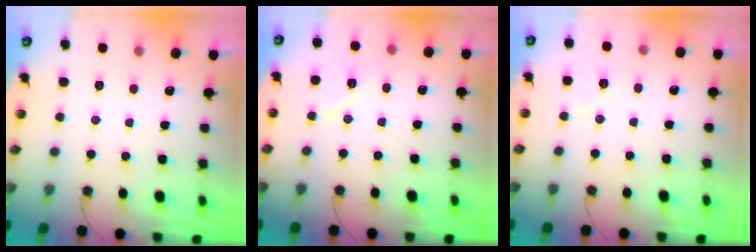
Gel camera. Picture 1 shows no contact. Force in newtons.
{"total": 7.0, "press": 7.0, "slide": 0.8}
{"total": 5.4, "press": 5.0, "slide": 2.1}